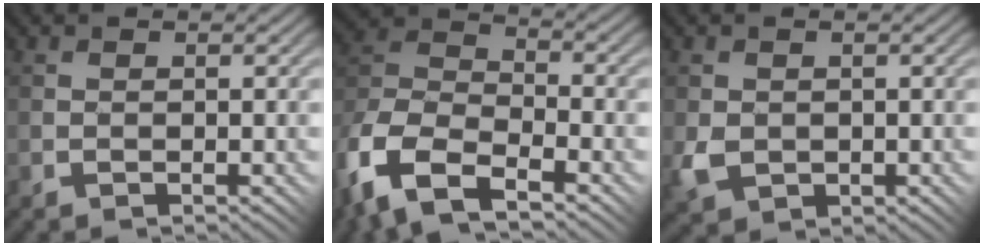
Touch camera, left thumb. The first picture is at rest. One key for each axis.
{"total": 13.6, "fx": -8.6, "fy": 6.8, "fz": 8.1, "tx": -0.195, "ty": -0.029, "tz": -0.172}
{"total": 2.8, "fx": -0.2, "fy": 2.5, "fz": 1.4, "tx": -0.040, "ty": -0.009, "tz": -0.003}